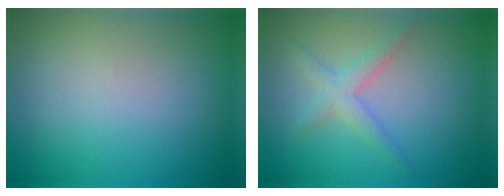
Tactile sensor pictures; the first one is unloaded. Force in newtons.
{"total": 2.3, "press": 2.3, "slide": 0.1}